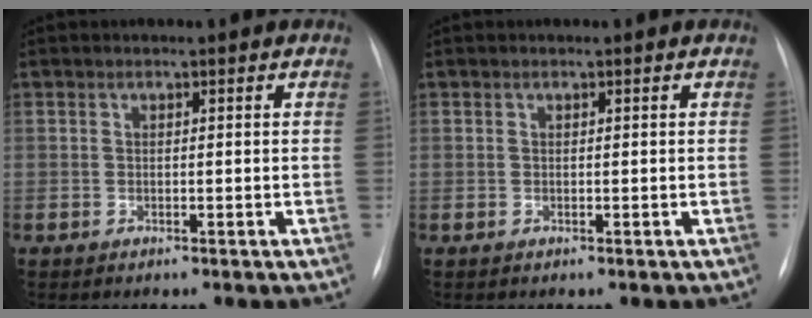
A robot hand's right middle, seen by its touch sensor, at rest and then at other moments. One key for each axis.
{"total": 0.0}